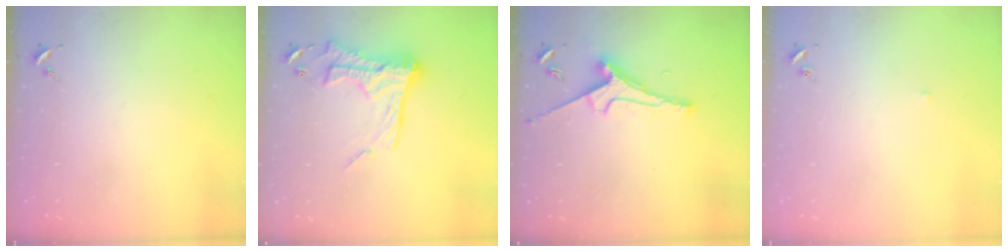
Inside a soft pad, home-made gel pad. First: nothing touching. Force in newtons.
{"total": 17.5, "press": 17.4, "slide": 1.5}
{"total": 7.5, "press": 7.4, "slide": 0.9}
{"total": 2.0, "press": 1.9, "slide": 0.4}